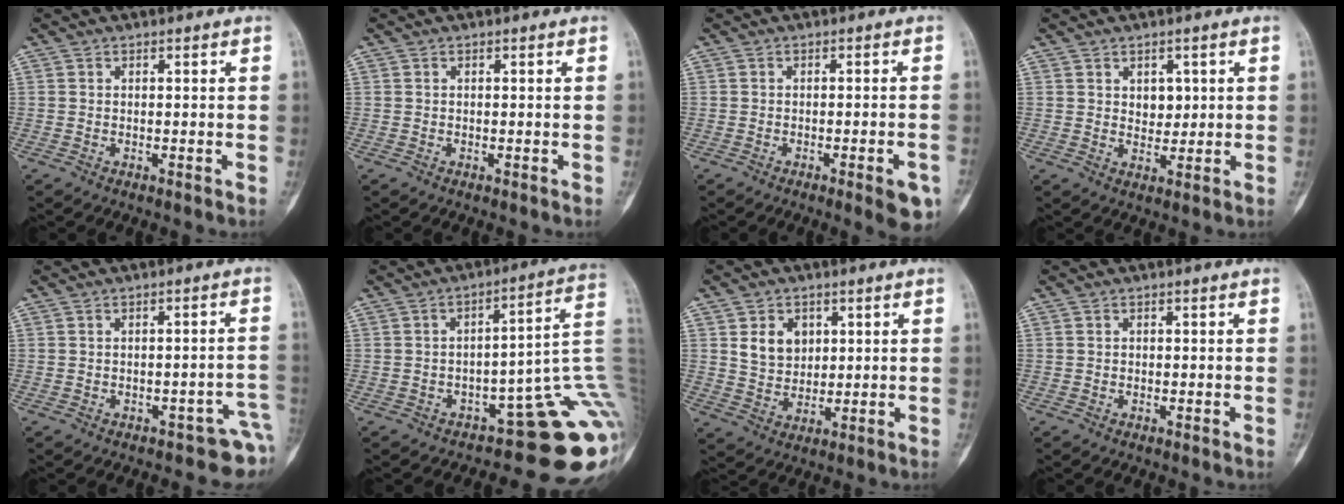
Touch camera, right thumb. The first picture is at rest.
{"total": 0.0}
{"total": 4.8, "force": [-2.3, 1.4, 4.0], "torque": [-0.038, 0.006, -0.022]}
{"total": 3.7, "force": [1.1, 2.7, 2.2], "torque": [-0.011, -0.008, 0.020]}
{"total": 4.9, "force": [-2.7, 2.5, 3.2], "torque": [-0.013, 0.032, -0.030]}
{"total": 16.6, "force": [-6.2, 6.5, 14.0], "torque": [-0.082, 0.087, -0.072]}
{"total": 7.0, "force": [2.3, 5.5, 3.7], "torque": [-0.034, -0.014, 0.048]}
{"total": 0.0}